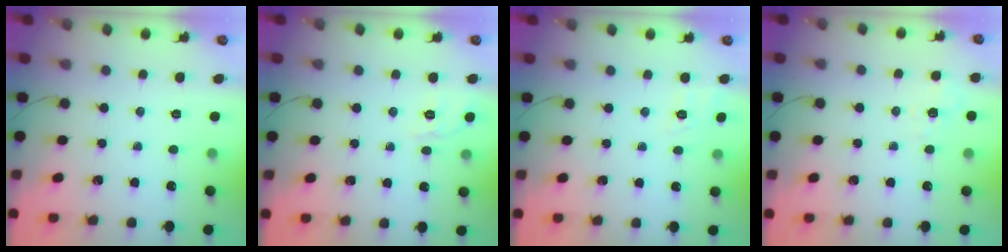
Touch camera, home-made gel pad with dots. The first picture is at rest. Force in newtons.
{"total": 2.0, "press": 1.2, "slide": 1.5}
{"total": 7.4, "press": 7.1, "slide": 2.0}
{"total": 2.4, "press": 1.7, "slide": 1.7}